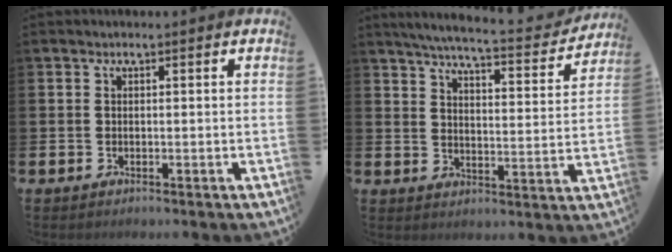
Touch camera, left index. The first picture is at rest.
{"total": 5.7, "force": [5.3, 0.2, 2.0], "torque": [-0.055, -0.044, 0.085]}